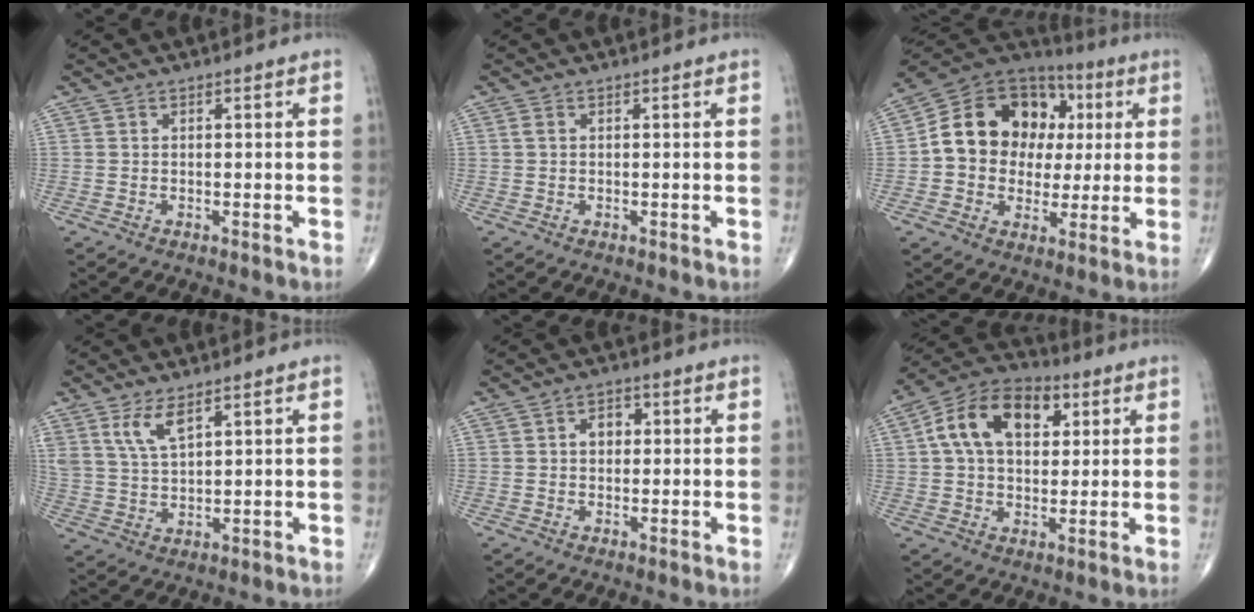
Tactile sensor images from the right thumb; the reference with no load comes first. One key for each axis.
{"total": 0.7, "fx": 0.1, "fy": 0.4, "fz": 0.5, "tx": -0.014, "ty": 0.004, "tz": 0.002}
{"total": 18.6, "fx": 2.2, "fy": 14.9, "fz": 10.9, "tx": -0.138, "ty": 0.031, "tz": 0.035}
{"total": 6.1, "fx": 3.6, "fy": 2.3, "fz": 4.3, "tx": -0.084, "ty": -0.019, "tz": 0.078}
{"total": 3.2, "fx": 0.4, "fy": 2.4, "fz": 2.1, "tx": -0.020, "ty": 0.010, "tz": 0.001}
{"total": 15.5, "fx": 4.3, "fy": 9.9, "fz": 11.1, "tx": -0.169, "ty": 0.014, "tz": 0.065}